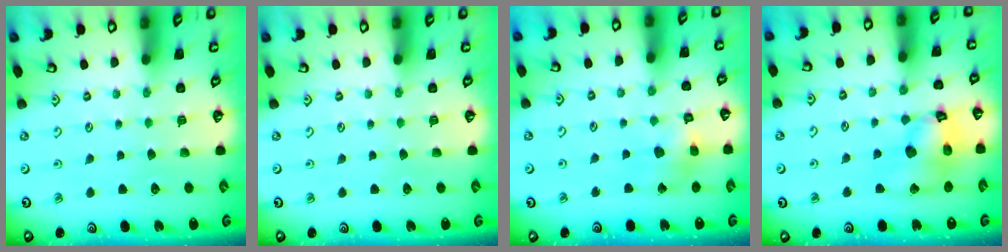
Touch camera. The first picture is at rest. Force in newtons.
{"total": 0.0}
{"total": 8.5, "press": 8.4, "slide": 0.9}
{"total": 15.4, "press": 15.3, "slide": 2.1}